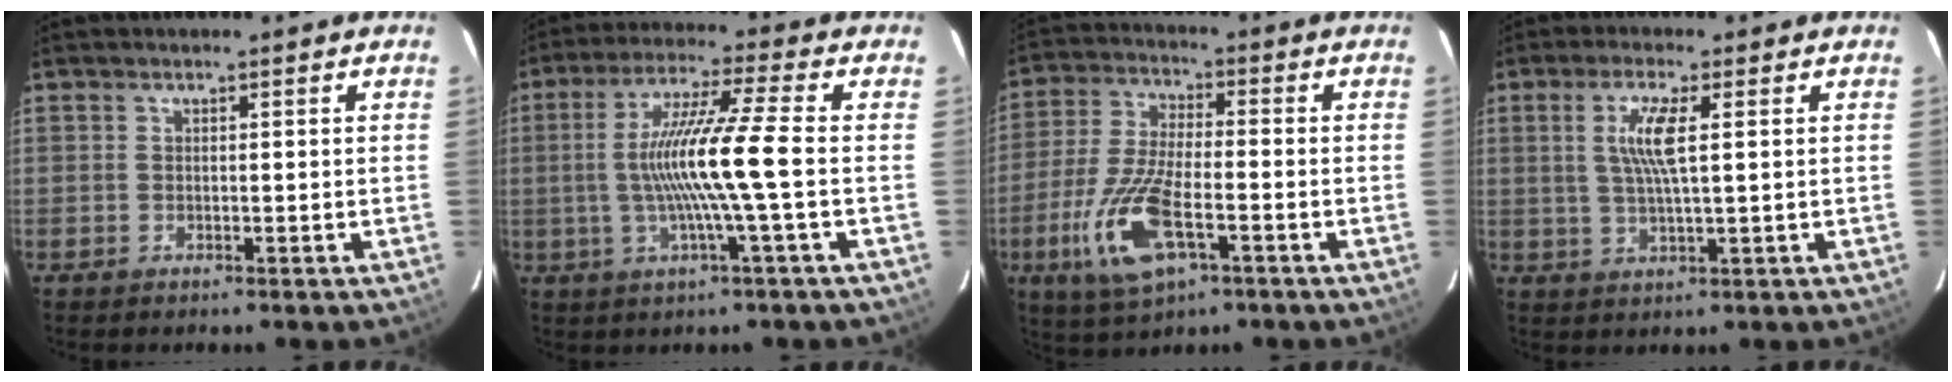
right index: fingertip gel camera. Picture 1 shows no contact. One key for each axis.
{"total": 12.2, "fx": -1.4, "fy": -1.5, "fz": 12.0, "tx": -0.225, "ty": -0.001, "tz": -0.024}
{"total": 14.7, "fx": -5.7, "fy": 5.3, "fz": 12.4, "tx": -0.273, "ty": -0.017, "tz": -0.108}
{"total": 6.1, "fx": 1.4, "fy": 0.5, "fz": 5.9, "tx": -0.116, "ty": -0.002, "tz": 0.026}